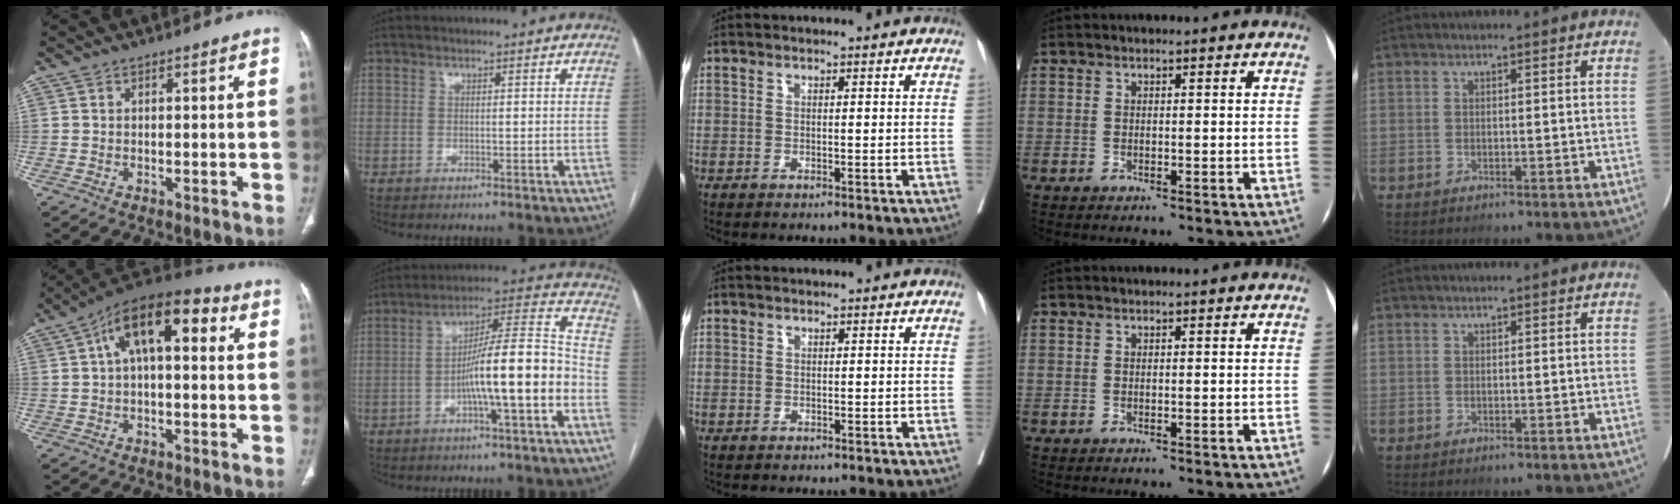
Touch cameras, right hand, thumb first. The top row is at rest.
{"thumb": {"total": 14.5, "force": [3.5, 6.9, 12.3], "torque": [-0.188, 0.037, 0.048]}, "index": {"total": 12.9, "force": [-4.2, 1.0, 12.2], "torque": [-0.195, 0.026, -0.065]}}